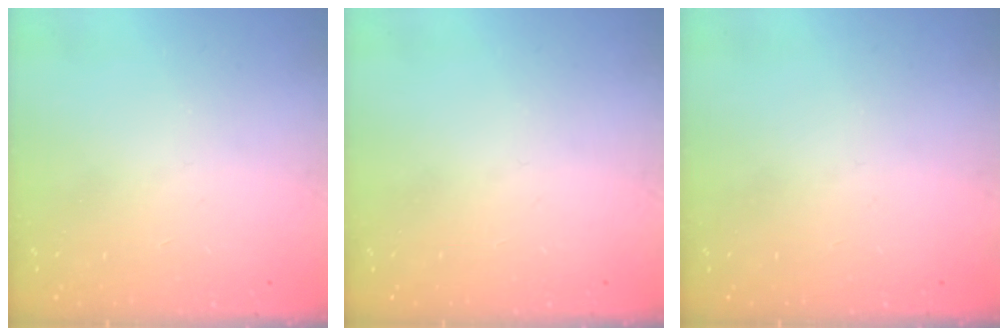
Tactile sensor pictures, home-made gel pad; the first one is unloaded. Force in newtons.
{"total": 0.0}
{"total": 0.0}